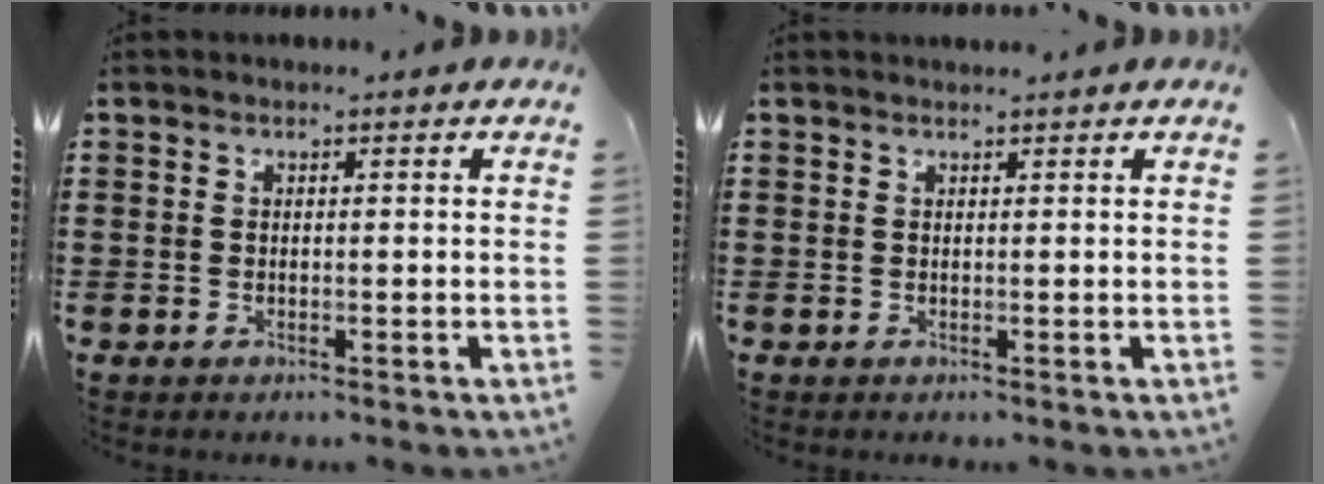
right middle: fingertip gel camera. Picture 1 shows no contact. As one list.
[{"total": 0.6, "force": [0.6, -0.1, 0.0], "torque": [-0.002, -0.002, 0.012]}]